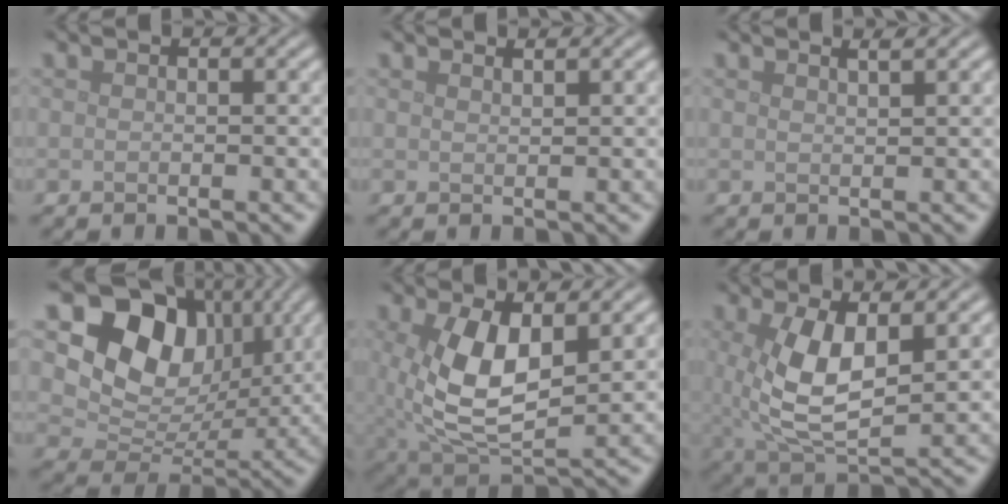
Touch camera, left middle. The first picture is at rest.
{"total": 0.9, "force": [0.8, 0.2, 0.4], "torque": [0.000, 0.001, 0.011]}
{"total": 1.5, "force": [1.1, 0.4, 0.9], "torque": [-0.002, 0.002, 0.009]}
{"total": 11.2, "force": [4.2, 8.3, 6.3], "torque": [-0.113, -0.005, 0.069]}
{"total": 7.6, "force": [1.3, 3.7, 6.6], "torque": [-0.148, -0.012, 0.029]}
{"total": 6.5, "force": [1.1, 2.8, 5.8], "torque": [-0.130, -0.008, 0.024]}